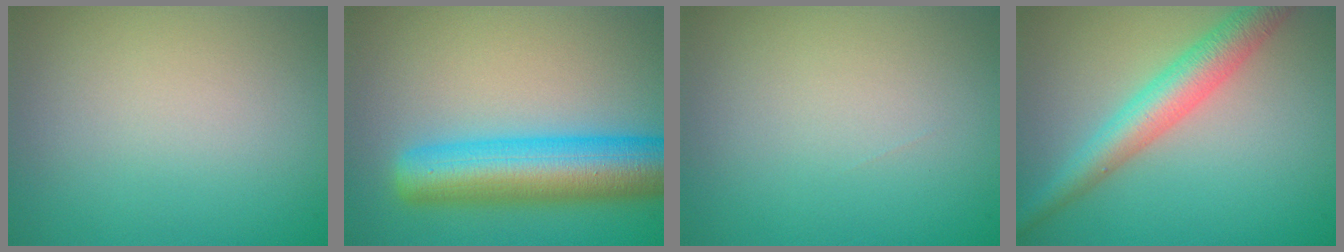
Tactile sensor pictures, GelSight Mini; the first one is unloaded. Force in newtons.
{"total": 8.8, "press": 8.8, "slide": 0.2}
{"total": 0.0}
{"total": 4.8, "press": 4.8, "slide": 0.1}